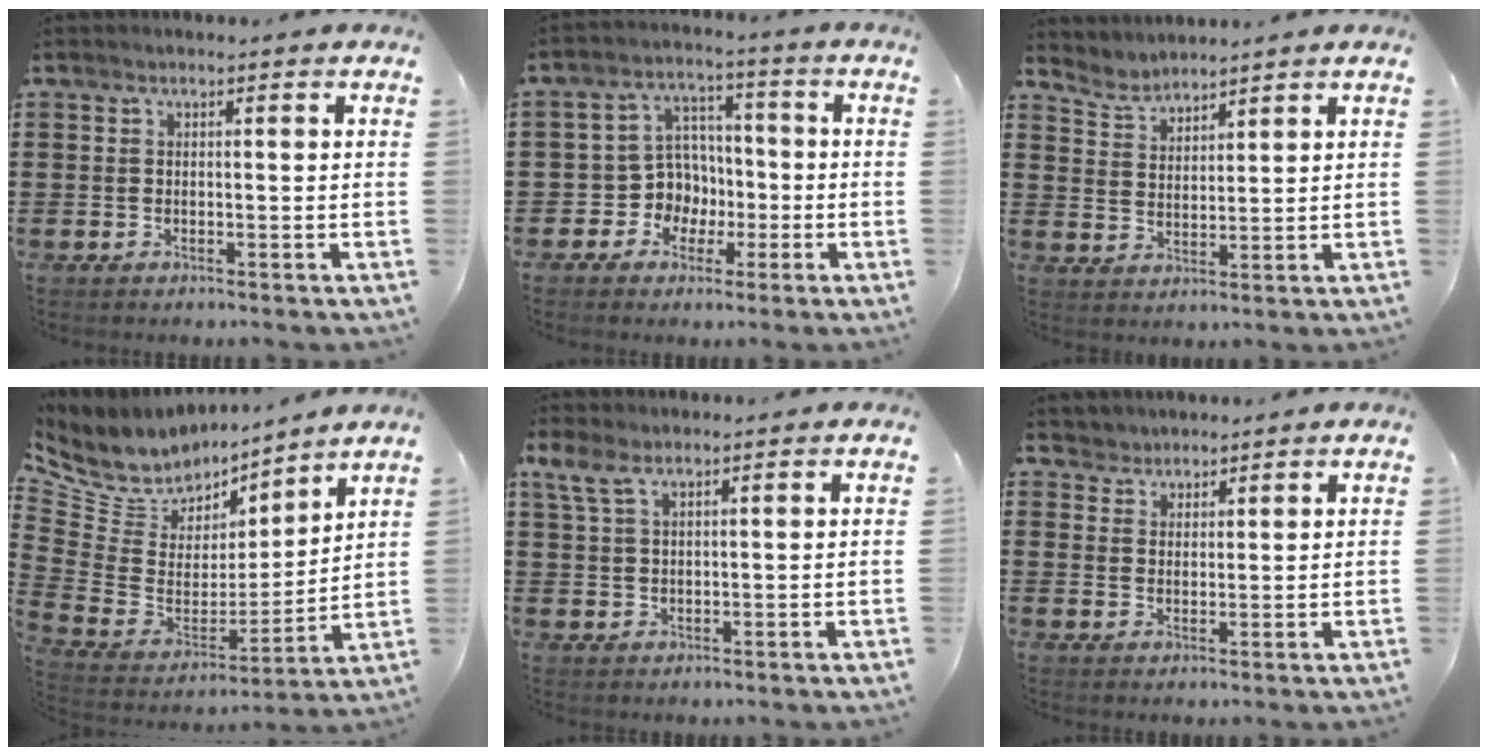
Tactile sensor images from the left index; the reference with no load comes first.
{"total": 6.8, "force": [-1.2, 6.4, 1.8], "torque": [-0.070, 0.004, -0.022]}
{"total": 3.2, "force": [3.1, 0.5, -0.4], "torque": [-0.006, -0.012, 0.057]}
{"total": 7.5, "force": [6.2, 4.2, 1.0], "torque": [-0.075, -0.058, 0.113]}
{"total": 3.8, "force": [2.3, 1.5, 2.7], "torque": [-0.067, 0.001, 0.039]}
{"total": 2.5, "force": [2.2, 1.0, -0.6], "torque": [0.000, 0.002, 0.043]}